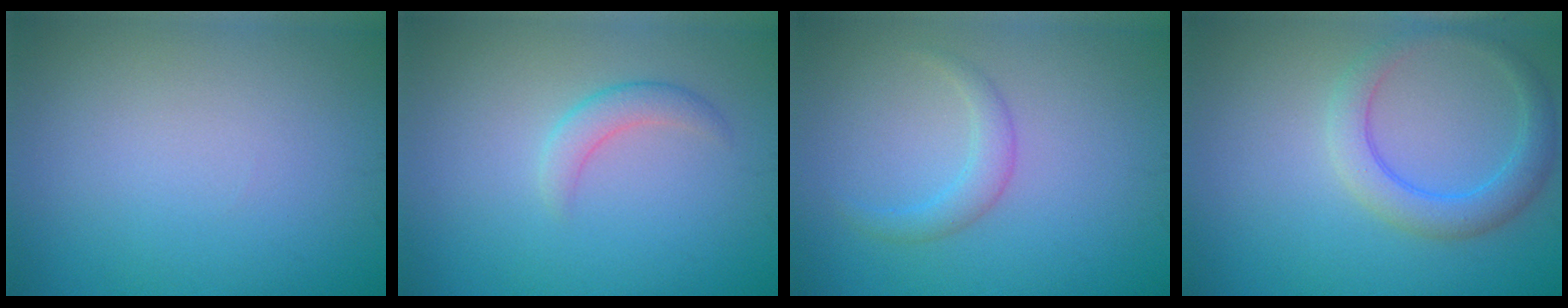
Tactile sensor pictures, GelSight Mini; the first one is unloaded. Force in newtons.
{"total": 1.9, "press": 1.9, "slide": 0.1}
{"total": 1.8, "press": 1.8, "slide": 0.1}
{"total": 3.6, "press": 3.6, "slide": 0.2}